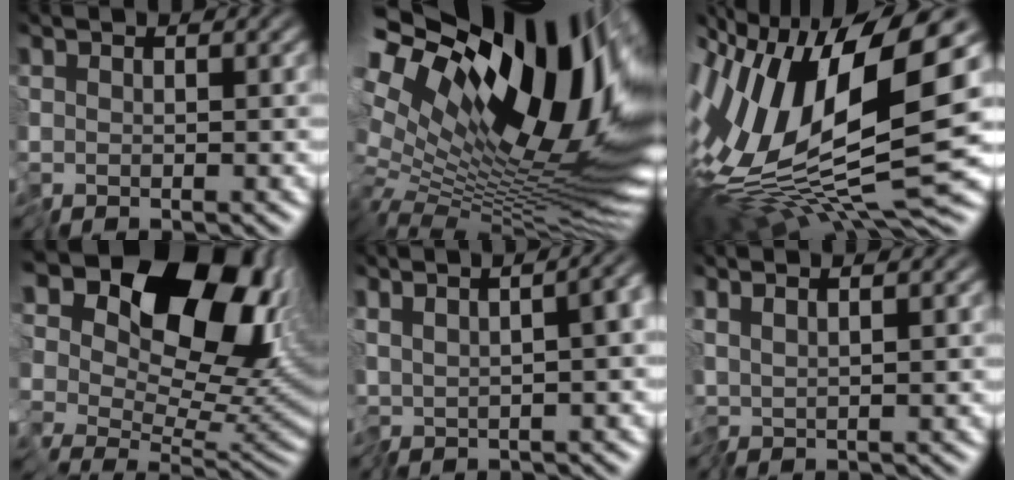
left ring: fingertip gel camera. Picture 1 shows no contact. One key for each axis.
{"total": 19.9, "fx": 6.6, "fy": 9.3, "fz": 16.4, "tx": -0.274, "ty": 0.034, "tz": 0.123}
{"total": 15.7, "fx": -0.2, "fy": 5.5, "fz": 14.7, "tx": -0.295, "ty": 0.018, "tz": -0.014}
{"total": 16.7, "fx": 7.9, "fy": 10.0, "fz": 10.9, "tx": -0.171, "ty": 0.035, "tz": 0.125}
{"total": 8.9, "fx": 1.3, "fy": 3.8, "fz": 7.9, "tx": -0.124, "ty": 0.022, "tz": 0.037}
{"total": 1.3, "fx": 0.6, "fy": -0.4, "fz": 1.1, "tx": -0.027, "ty": 0.007, "tz": 0.014}